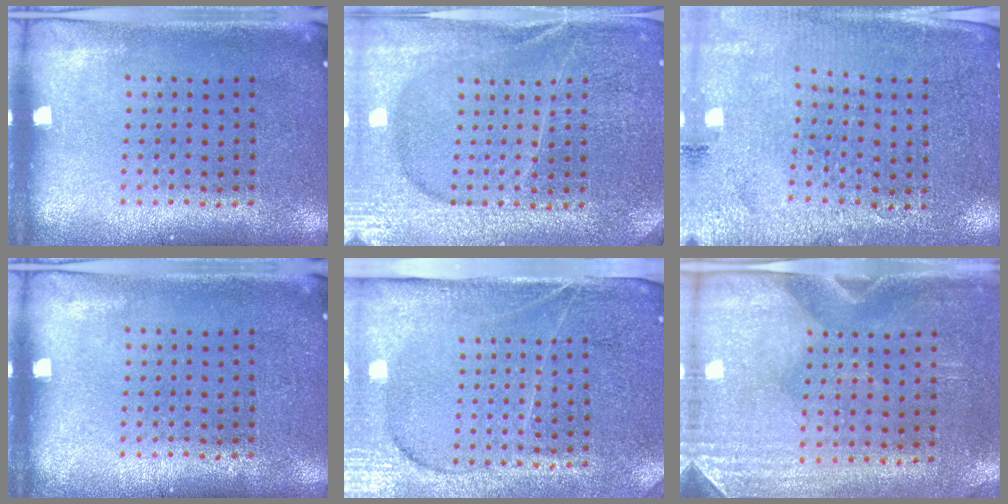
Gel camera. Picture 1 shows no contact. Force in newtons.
{"total": 4.1, "press": 3.9, "slide": 1.3}
{"total": 2.8, "press": 2.7, "slide": 0.5}
{"total": 0.0}
{"total": 4.0, "press": 3.5, "slide": 1.9}
{"total": 2.9, "press": 2.5, "slide": 1.5}